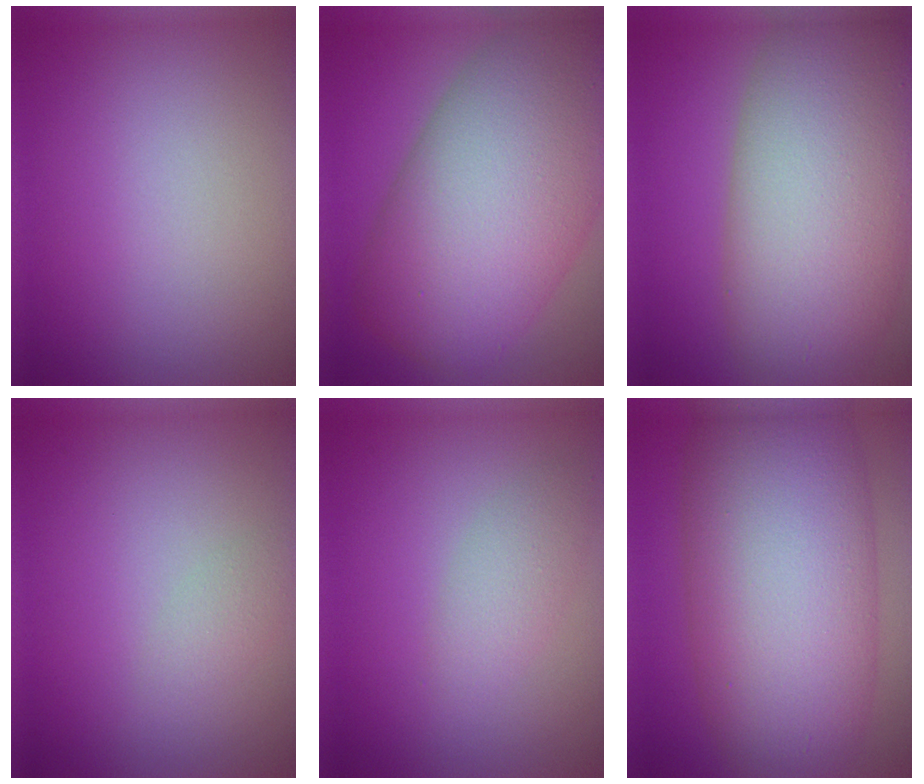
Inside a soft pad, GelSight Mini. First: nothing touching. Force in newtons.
{"total": 15.1, "press": 15.1, "slide": 0.6}
{"total": 13.0, "press": 13.0, "slide": 0.4}
{"total": 1.1, "press": 1.1, "slide": 0.1}
{"total": 2.1, "press": 2.1, "slide": 0.1}
{"total": 14.9, "press": 14.9, "slide": 0.1}